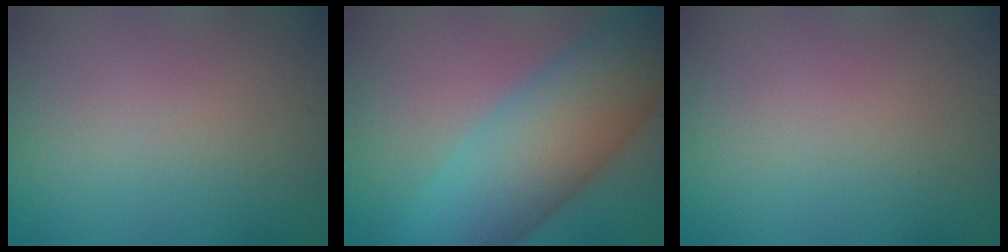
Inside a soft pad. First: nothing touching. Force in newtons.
{"total": 10.7, "press": 10.7, "slide": 0.2}
{"total": 0.0}